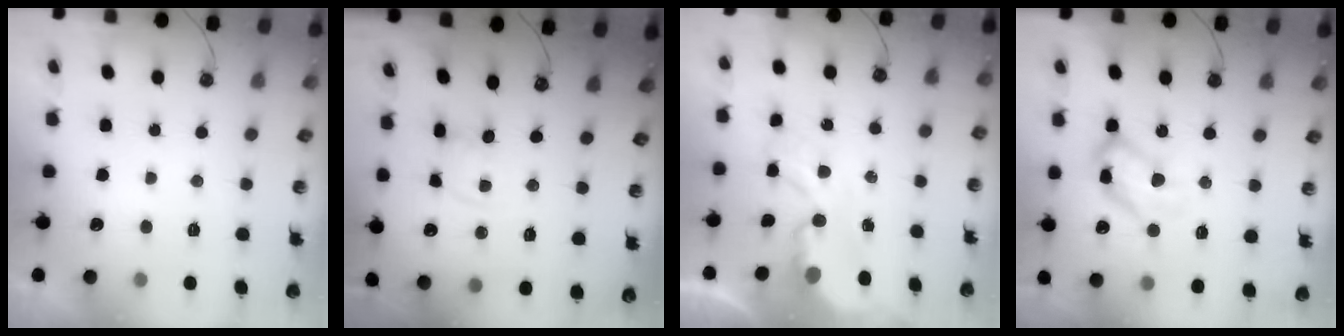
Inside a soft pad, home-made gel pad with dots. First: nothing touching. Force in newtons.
{"total": 2.6, "press": 2.6, "slide": 0.2}
{"total": 4.9, "press": 4.9, "slide": 0.3}
{"total": 15.8, "press": 15.7, "slide": 1.1}